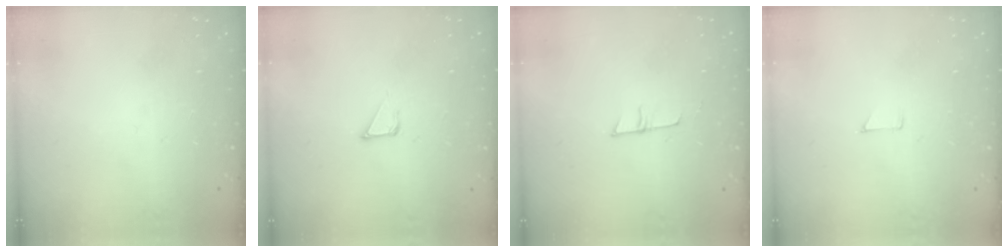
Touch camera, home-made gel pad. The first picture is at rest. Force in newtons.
{"total": 2.8, "press": 2.8, "slide": 0.1}
{"total": 5.5, "press": 5.5, "slide": 0.3}
{"total": 3.8, "press": 3.8, "slide": 0.3}